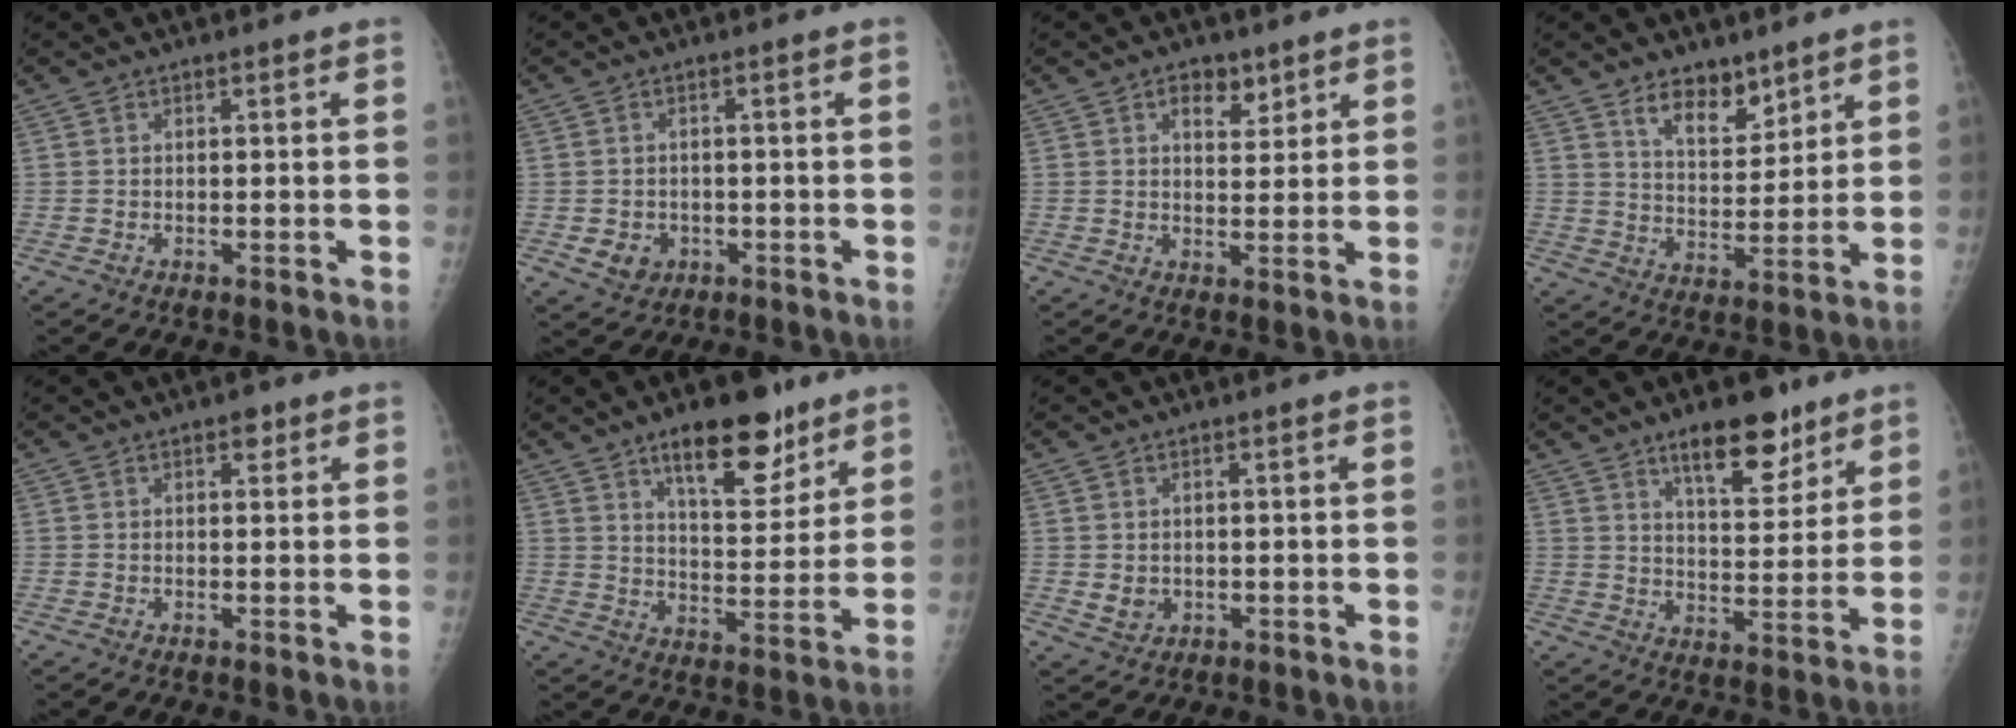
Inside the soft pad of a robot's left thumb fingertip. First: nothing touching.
{"total": 3.9, "force": [-1.2, 3.4, 1.6], "torque": [-0.011, 0.003, -0.007]}
{"total": 4.5, "force": [2.7, 2.7, 2.4], "torque": [-0.011, -0.015, 0.041]}
{"total": 8.4, "force": [5.9, 4.1, 4.2], "torque": [-0.037, -0.048, 0.107]}
{"total": 1.3, "force": [0.8, 0.8, 0.7], "torque": [0.004, -0.002, 0.007]}
{"total": 14.0, "force": [9.0, 5.7, 9.0], "torque": [-0.094, -0.054, 0.140]}
{"total": 2.5, "force": [0.0, 2.1, 1.2], "torque": [-0.013, -0.003, 0.009]}
{"total": 11.4, "force": [7.6, 4.5, 7.2], "torque": [-0.076, -0.049, 0.121]}